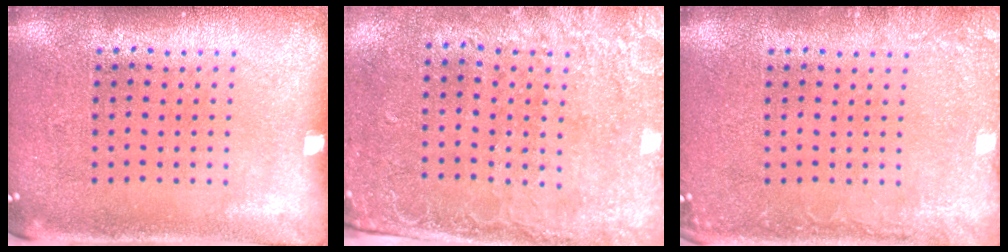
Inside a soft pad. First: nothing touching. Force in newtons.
{"total": 2.5, "press": 2.1, "slide": 1.4}
{"total": 2.0, "press": 2.0, "slide": 0.2}